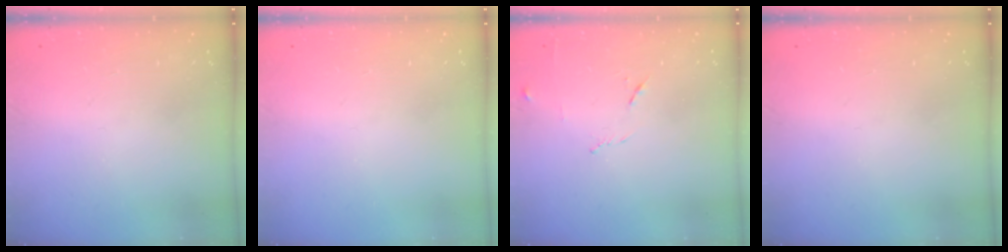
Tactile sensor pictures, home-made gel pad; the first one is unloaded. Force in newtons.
{"total": 0.0}
{"total": 5.9, "press": 5.8, "slide": 1.1}
{"total": 0.0}